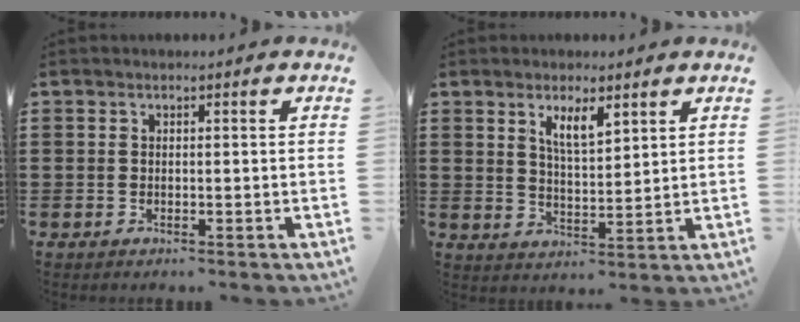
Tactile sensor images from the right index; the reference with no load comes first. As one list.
[{"total": 4.7, "force": [2.8, 1.4, 3.5], "torque": [-0.067, 0.001, 0.047]}]